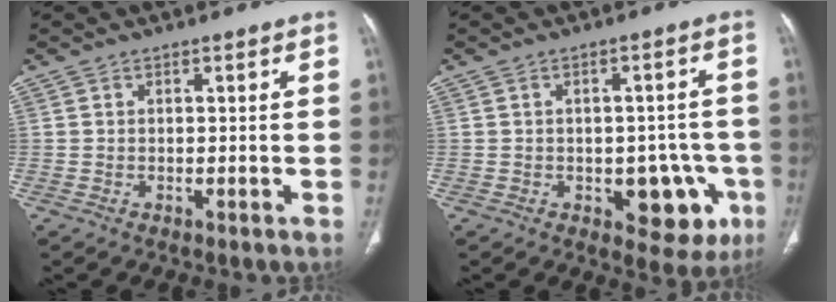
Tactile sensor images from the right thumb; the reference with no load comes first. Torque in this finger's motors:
{"motor_torque": [0.80, 0.60, 0.25, -0.42, 0.12]}